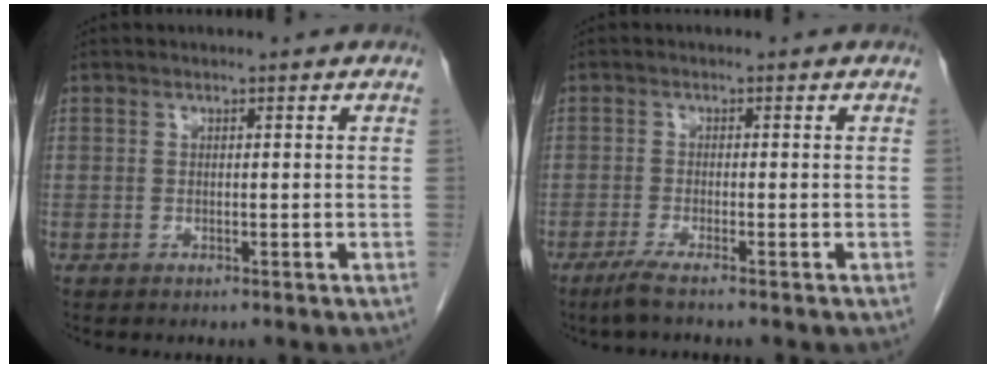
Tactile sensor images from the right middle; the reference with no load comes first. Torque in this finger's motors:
{"motor_torque": [-0.02, -0.30, 0.00, 0.01]}